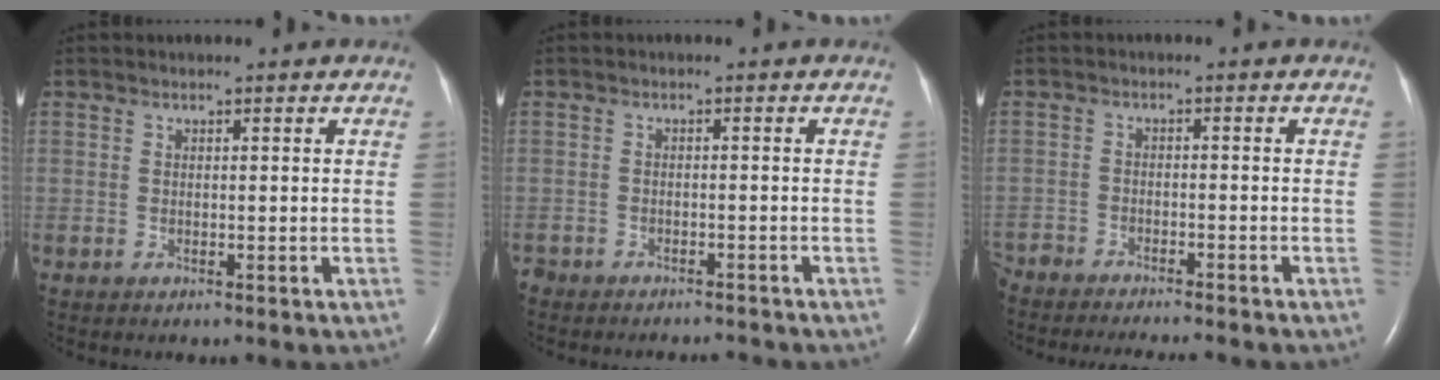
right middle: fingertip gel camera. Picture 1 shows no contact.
{"total": 5.5, "force": [-5.3, 1.2, 0.6], "torque": [-0.003, -0.008, -0.076]}
{"total": 12.2, "force": [-11.2, 1.7, 4.6], "torque": [-0.075, -0.020, -0.164]}